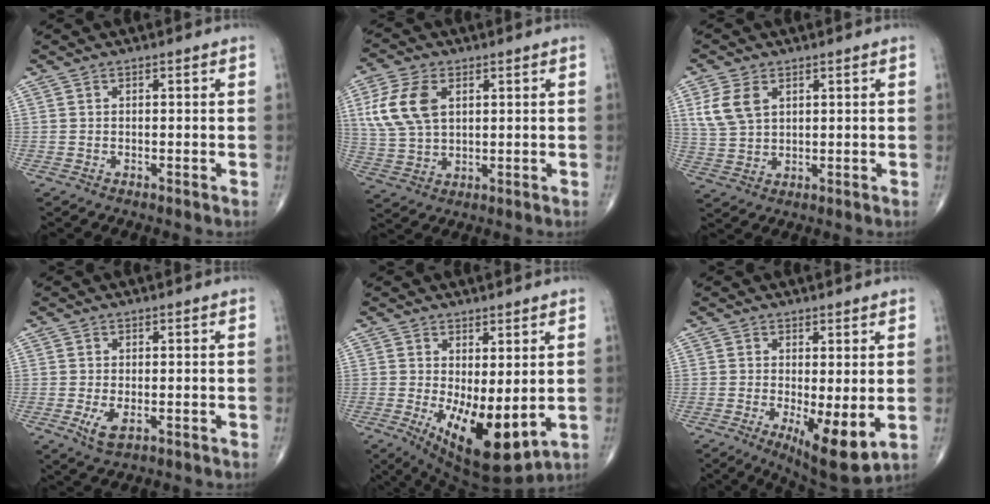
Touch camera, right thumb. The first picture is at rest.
{"total": 10.9, "force": [3.0, 6.7, 8.0], "torque": [-0.168, -0.001, 0.063]}
{"total": 6.8, "force": [2.6, 4.4, 4.6], "torque": [-0.091, -0.003, 0.059]}
{"total": 3.4, "force": [-0.9, 1.6, 2.9], "torque": [-0.057, -0.009, -0.012]}
{"total": 12.4, "force": [-1.4, 4.9, 11.2], "torque": [-0.173, -0.030, -0.003]}
{"total": 9.4, "force": [-1.6, 3.0, 8.8], "torque": [-0.137, -0.028, -0.017]}